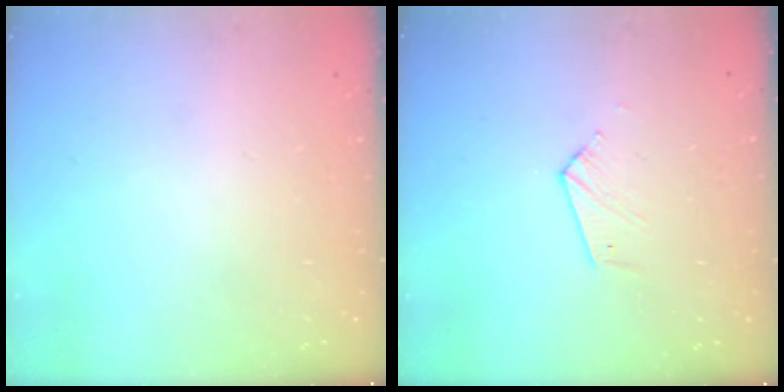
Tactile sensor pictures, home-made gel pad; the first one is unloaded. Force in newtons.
{"total": 4.0, "press": 4.0, "slide": 0.4}